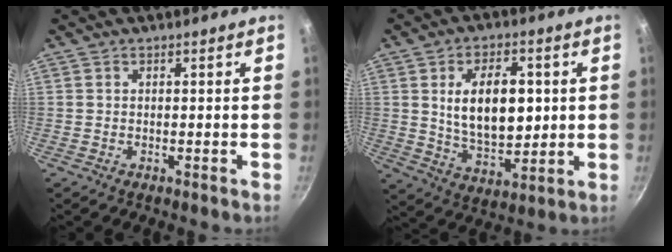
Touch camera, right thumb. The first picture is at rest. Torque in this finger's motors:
{"motor_torque": [-0.33, 0.82, 0.21, 0.50, 0.13]}